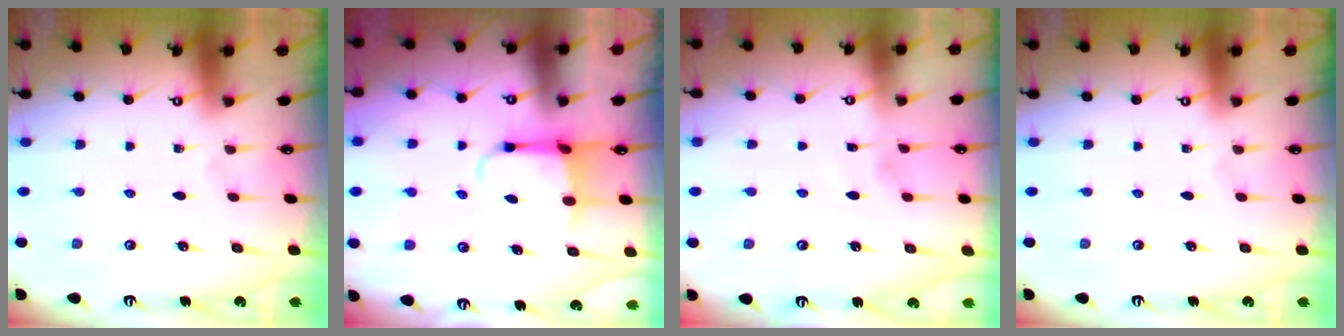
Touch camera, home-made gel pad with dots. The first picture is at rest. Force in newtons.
{"total": 4.0, "press": 3.9, "slide": 1.0}
{"total": 2.1, "press": 2.1, "slide": 0.2}
{"total": 0.0}